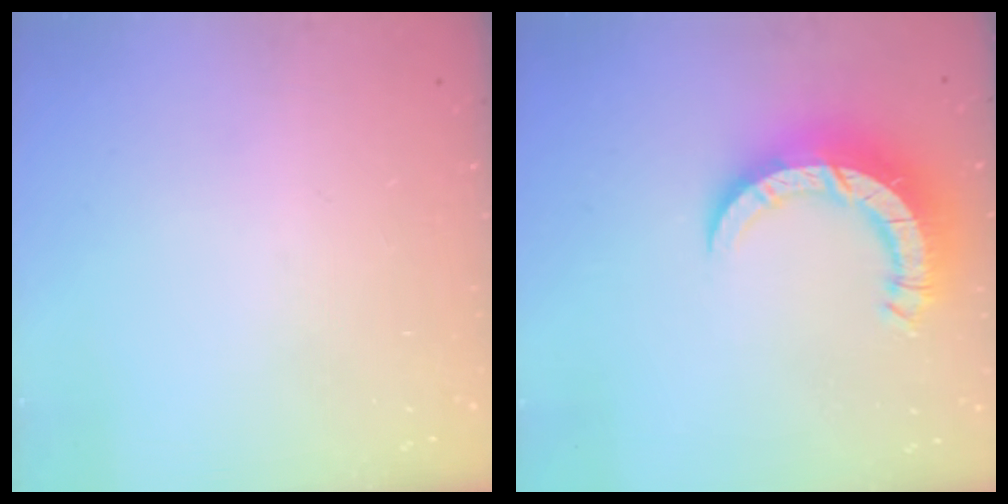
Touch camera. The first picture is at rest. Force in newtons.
{"total": 10.0, "press": 9.9, "slide": 1.2}